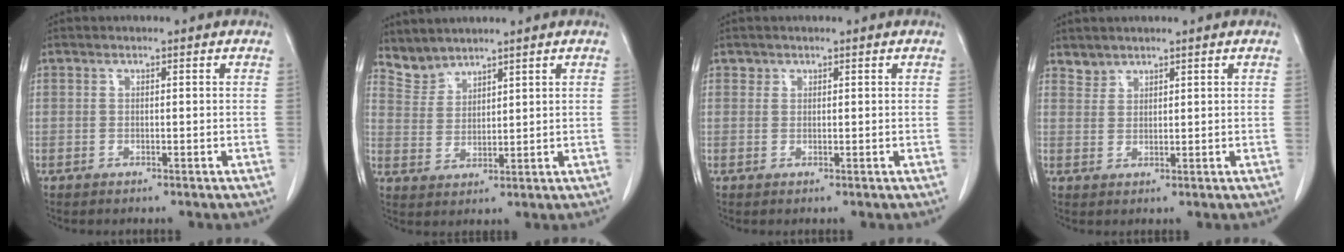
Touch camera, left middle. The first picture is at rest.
{"total": 3.9, "force": [3.8, 0.8, -0.4], "torque": [0.003, 0.006, 0.087]}
{"total": 0.6, "force": [0.4, 0.5, 0.0], "torque": [0.006, 0.000, 0.006]}
{"total": 1.8, "force": [1.6, 0.6, -0.2], "torque": [0.008, 0.004, 0.032]}